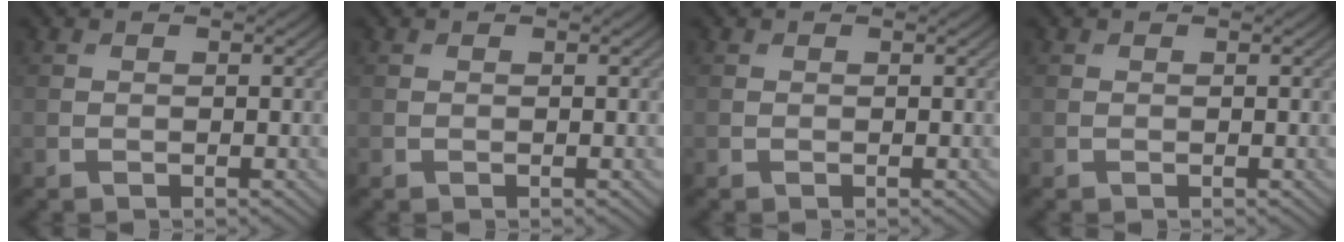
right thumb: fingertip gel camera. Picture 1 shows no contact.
{"total": 0.0}
{"total": 0.0}
{"total": 0.0}